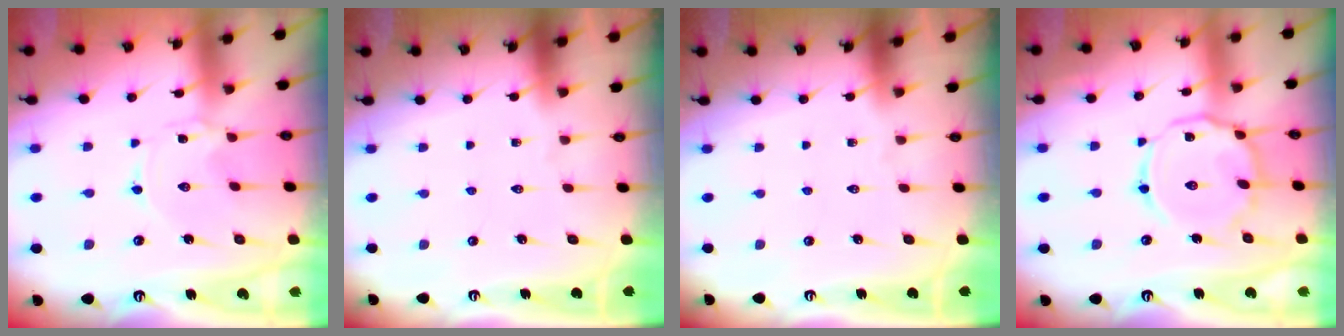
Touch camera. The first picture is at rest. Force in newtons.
{"total": 0.0}
{"total": 0.0}
{"total": 11.2, "press": 11.2, "slide": 0.7}